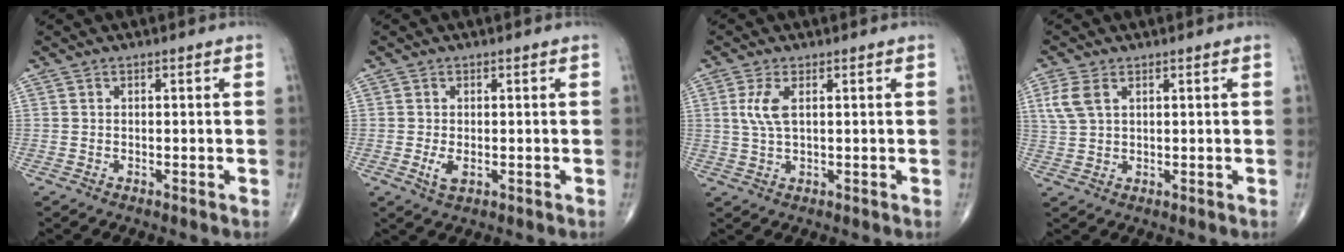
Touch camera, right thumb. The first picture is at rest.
{"total": 2.6, "force": [-0.5, 1.3, 2.1], "torque": [-0.046, -0.007, -0.007]}
{"total": 4.3, "force": [1.1, 1.6, 3.8], "torque": [-0.094, 0.000, 0.025]}
{"total": 4.8, "force": [2.0, 2.7, 3.4], "torque": [-0.080, 0.005, 0.046]}